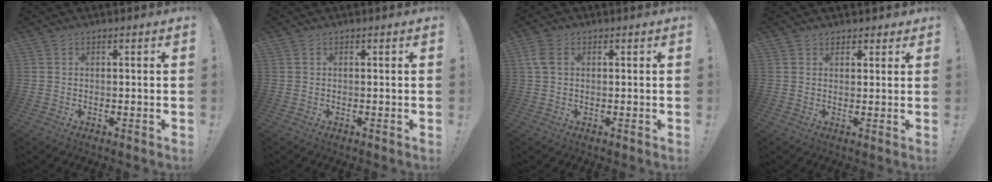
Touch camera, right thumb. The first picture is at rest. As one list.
[{"total": 0.0}, {"total": 3.2, "force": [1.1, 1.8, 2.5], "torque": [-0.060, 0.004, 0.019]}, {"total": 1.9, "force": [1.3, 1.3, 0.3], "torque": [0.010, -0.008, 0.022]}]